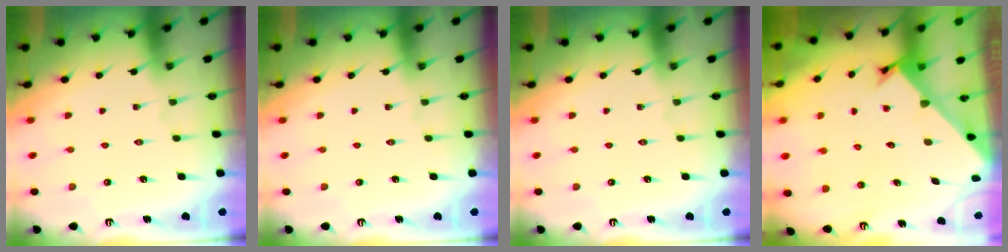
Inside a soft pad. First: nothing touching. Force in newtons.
{"total": 0.0}
{"total": 0.0}
{"total": 2.5, "press": 2.5, "slide": 0.3}